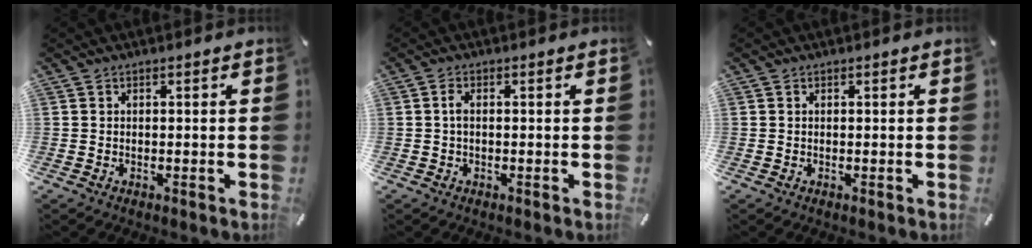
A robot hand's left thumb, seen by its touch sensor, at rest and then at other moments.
{"total": 1.7, "force": [-0.1, 0.6, 1.6], "torque": [-0.031, 0.001, -0.002]}
{"total": 0.0}